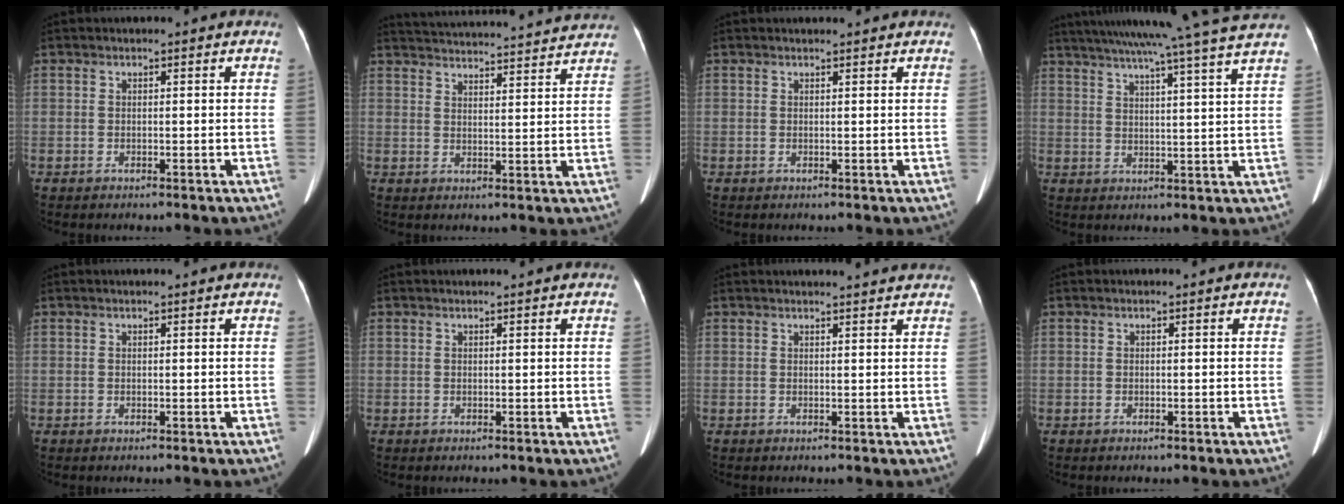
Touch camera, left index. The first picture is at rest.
{"total": 22.0, "force": [21.1, 1.5, 6.0], "torque": [-0.097, 0.003, 0.275]}
{"total": 2.6, "force": [2.5, 0.2, 0.7], "torque": [-0.010, 0.013, 0.030]}
{"total": 21.2, "force": [18.2, -2.5, 10.6], "torque": [-0.183, -0.014, 0.244]}
{"total": 1.3, "force": [1.2, -0.1, 0.5], "torque": [-0.008, 0.015, 0.019]}
{"total": 2.4, "force": [2.2, -0.1, 0.9], "torque": [-0.011, 0.018, 0.028]}
{"total": 6.0, "force": [5.8, -0.1, 1.6], "torque": [-0.018, 0.014, 0.055]}
{"total": 0.0}